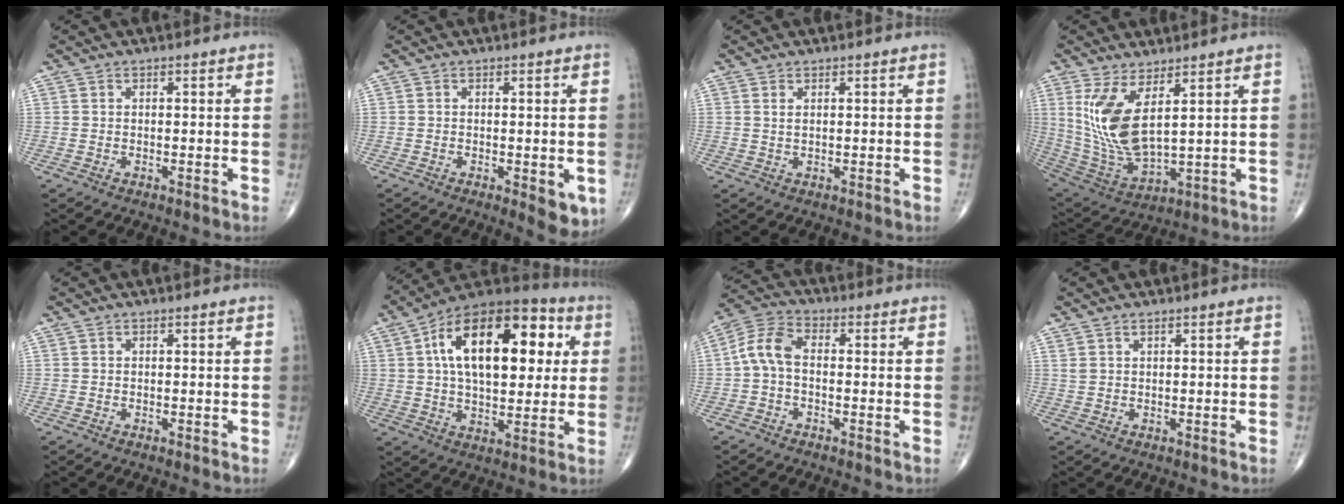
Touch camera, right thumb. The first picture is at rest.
{"total": 5.0, "force": [-1.4, 1.9, 4.4], "torque": [-0.047, -0.010, -0.014]}
{"total": 1.0, "force": [0.5, 0.3, 0.8], "torque": [-0.018, 0.000, 0.012]}
{"total": 13.0, "force": [4.4, 4.9, 11.2], "torque": [-0.236, -0.039, 0.106]}
{"total": 0.0}
{"total": 24.1, "force": [5.7, 12.6, 19.7], "torque": [-0.284, 0.018, 0.081]}
{"total": 6.6, "force": [-0.6, 3.8, 5.4], "torque": [-0.110, 0.023, -0.025]}
{"total": 1.2, "force": [0.9, 0.3, 0.7], "torque": [-0.016, 0.003, 0.022]}